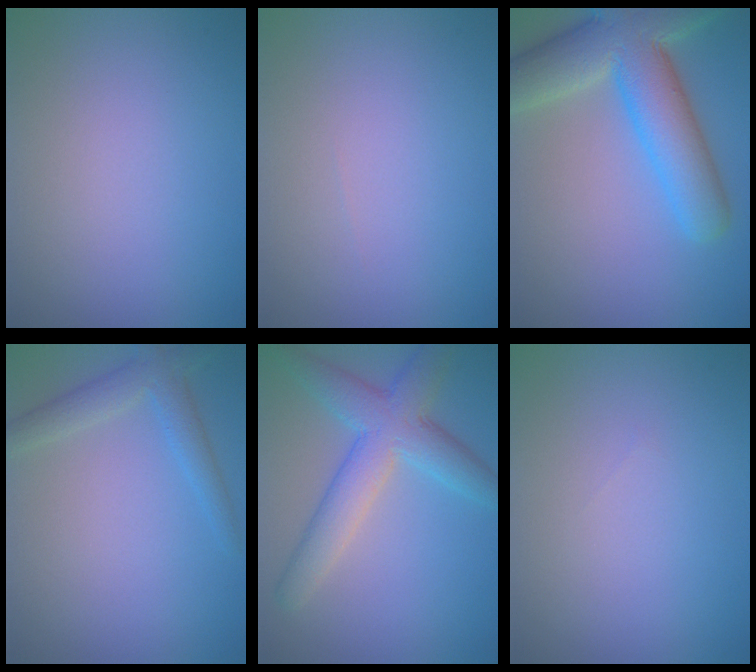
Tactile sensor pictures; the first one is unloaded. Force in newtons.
{"total": 0.0}
{"total": 9.6, "press": 9.6, "slide": 0.6}
{"total": 2.7, "press": 2.7, "slide": 0.1}
{"total": 5.9, "press": 5.9, "slide": 0.3}
{"total": 0.0}